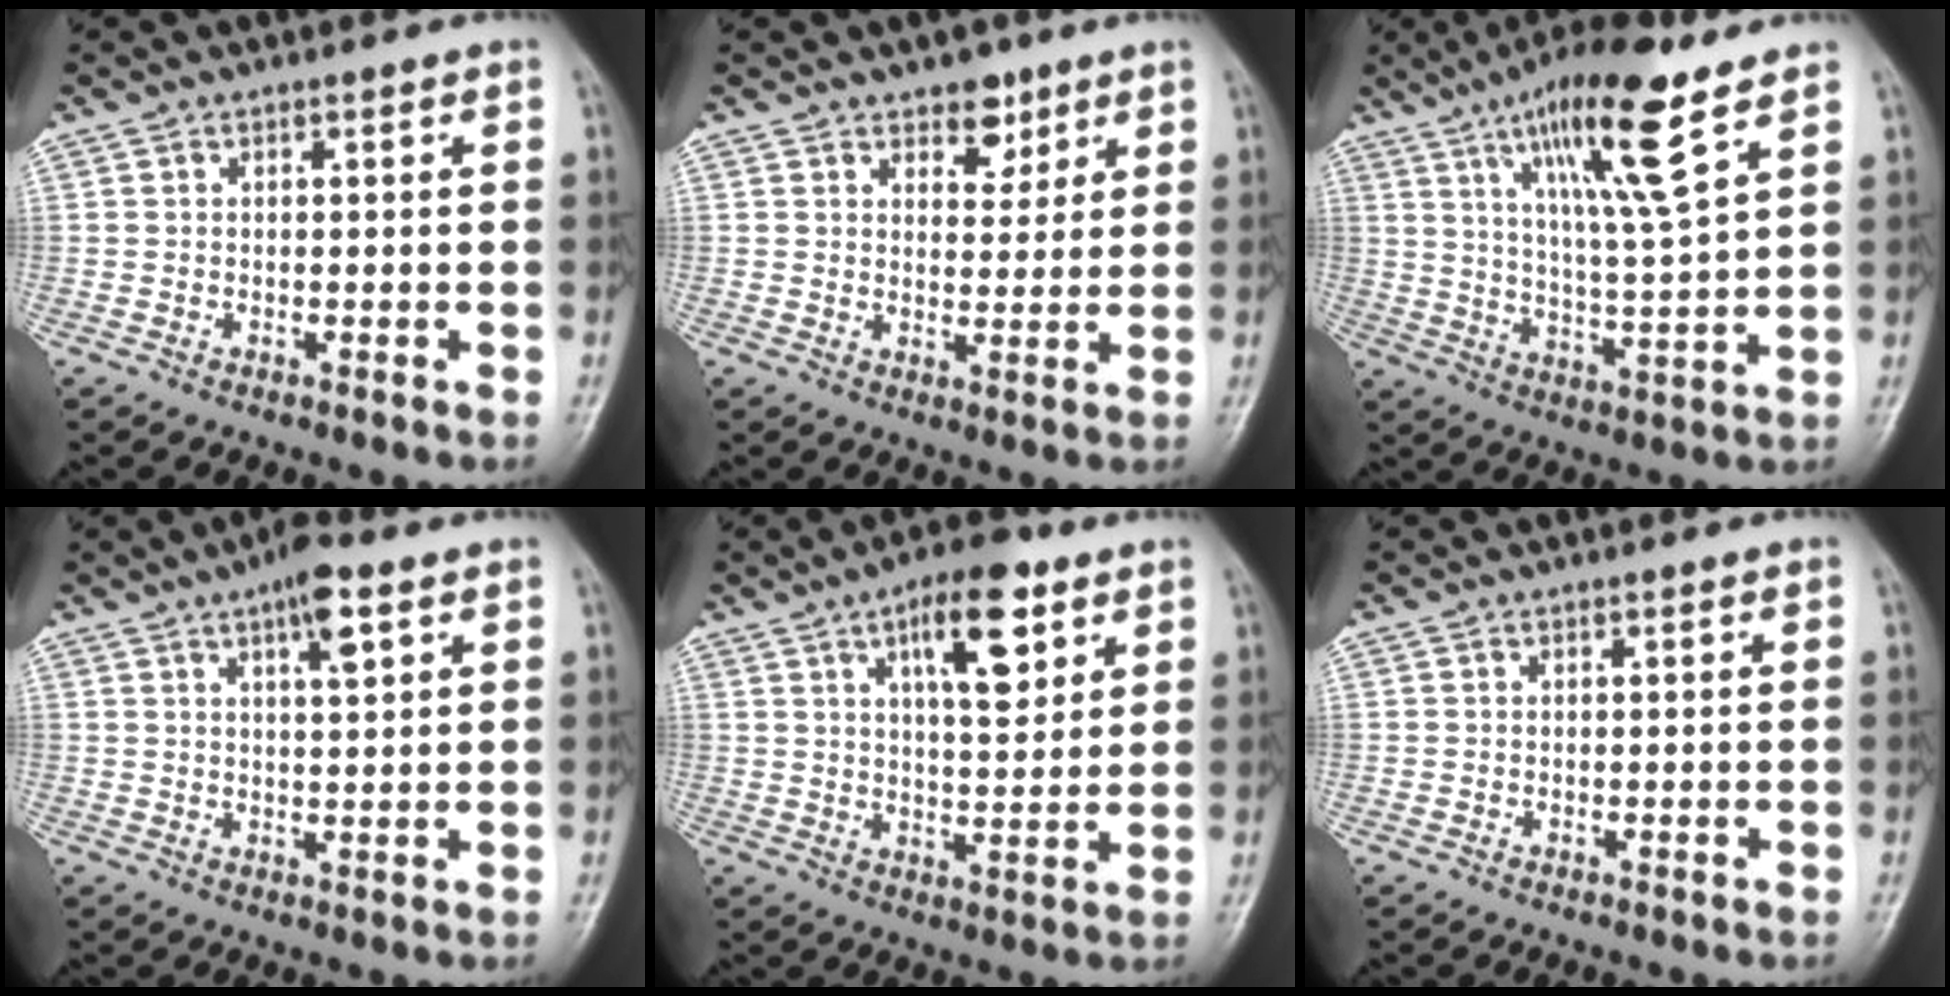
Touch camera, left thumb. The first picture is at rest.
{"total": 5.1, "force": [3.3, 3.0, 2.4], "torque": [-0.005, -0.020, 0.049]}
{"total": 15.0, "force": [8.5, 2.3, 12.2], "torque": [-0.206, -0.042, 0.148]}
{"total": 6.5, "force": [3.4, 1.8, 5.2], "torque": [-0.076, -0.008, 0.051]}
{"total": 11.5, "force": [5.6, 4.5, 9.0], "torque": [-0.117, -0.024, 0.085]}
{"total": 0.0}